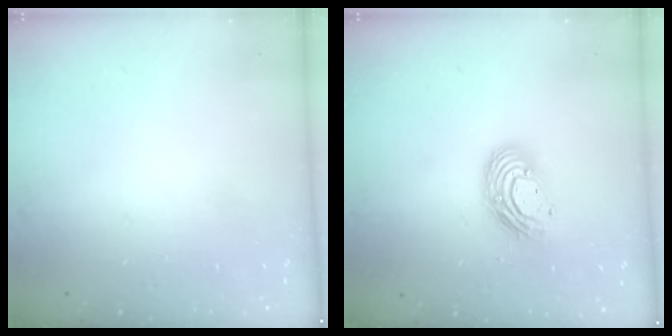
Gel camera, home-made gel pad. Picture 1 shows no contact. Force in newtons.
{"total": 11.8, "press": 11.8, "slide": 0.8}